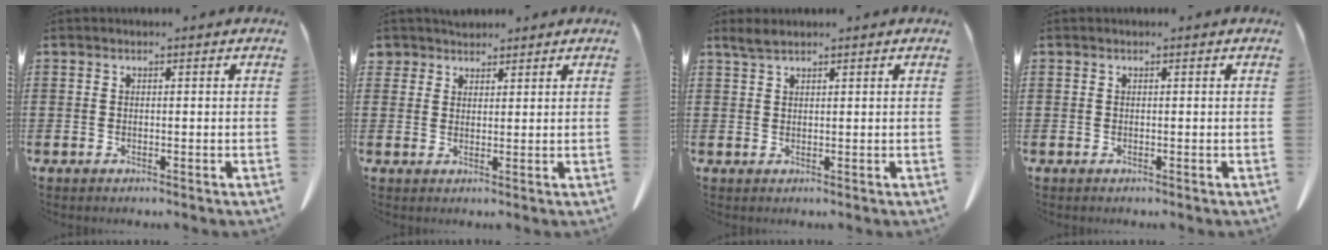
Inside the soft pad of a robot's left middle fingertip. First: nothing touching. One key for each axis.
{"total": 2.7, "fx": 2.4, "fy": 1.2, "fz": -0.1, "tx": -0.007, "ty": 0.003, "tz": 0.047}
{"total": 1.8, "fx": 1.5, "fy": 0.3, "fz": 1.0, "tx": -0.024, "ty": 0.001, "tz": 0.027}
{"total": 0.0}